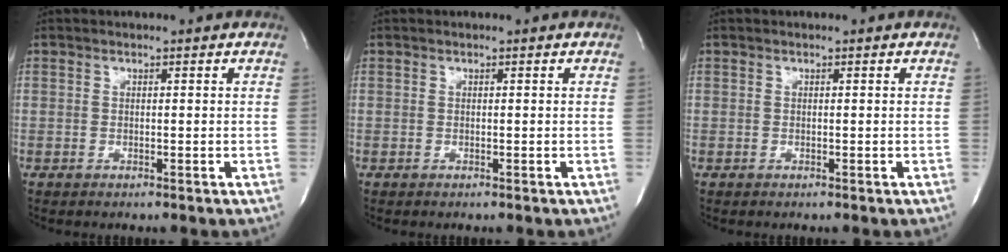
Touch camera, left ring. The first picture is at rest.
{"total": 0.0}
{"total": 0.0}